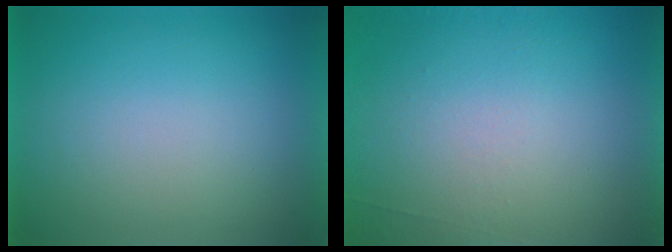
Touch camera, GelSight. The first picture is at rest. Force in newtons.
{"total": 5.6}